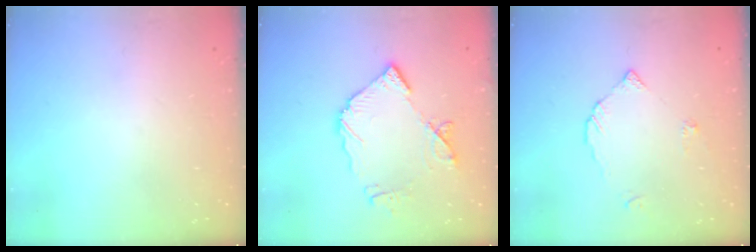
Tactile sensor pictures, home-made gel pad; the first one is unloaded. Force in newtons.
{"total": 12.0, "press": 11.9, "slide": 1.5}
{"total": 2.9, "press": 2.9, "slide": 0.1}